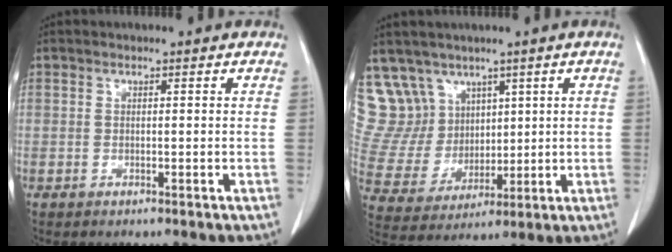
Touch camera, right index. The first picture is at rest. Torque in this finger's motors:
{"motor_torque": [-0.64, 0.80, -0.02, -0.03]}